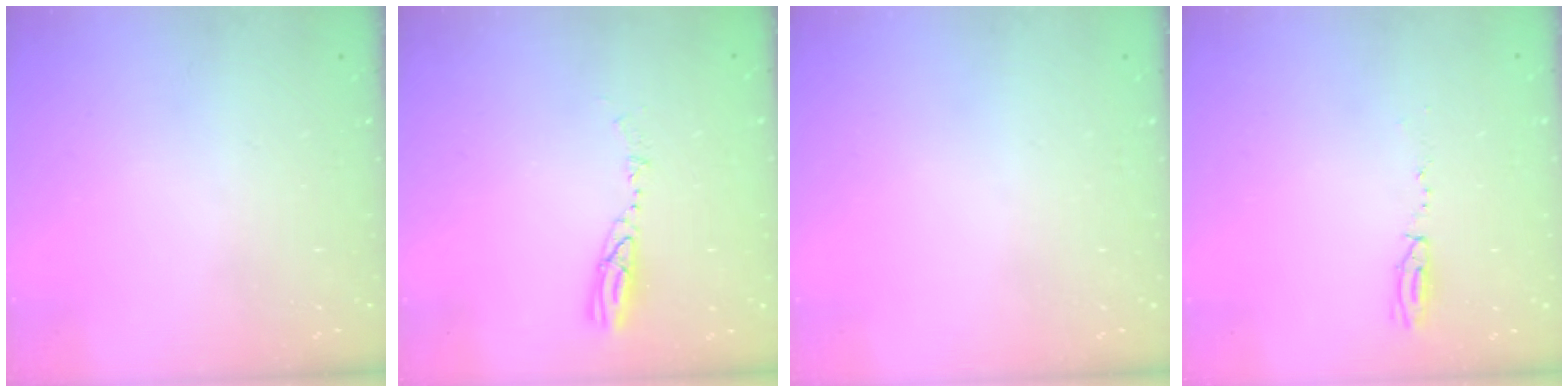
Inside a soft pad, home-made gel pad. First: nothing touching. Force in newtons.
{"total": 4.3, "press": 4.3, "slide": 0.4}
{"total": 0.0}
{"total": 3.9, "press": 3.8, "slide": 0.9}